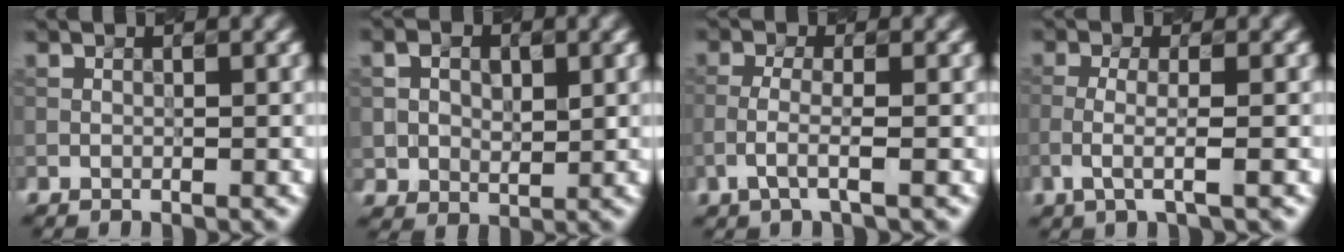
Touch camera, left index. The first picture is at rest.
{"total": 2.4, "force": [0.7, 2.0, 1.1], "torque": [-0.031, -0.001, 0.024]}
{"total": 1.7, "force": [-1.0, 0.1, 1.3], "torque": [-0.041, 0.010, -0.019]}
{"total": 2.1, "force": [-1.0, 0.3, 1.9], "torque": [-0.049, 0.003, -0.015]}